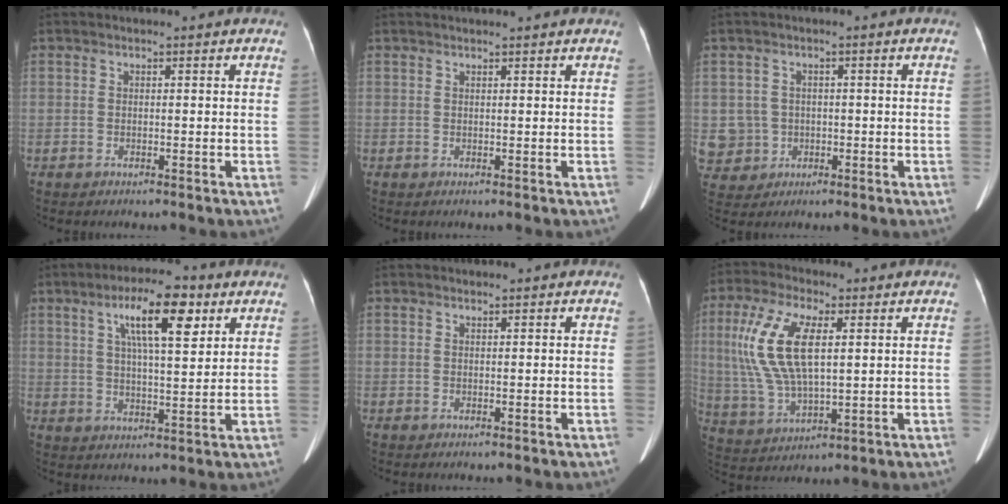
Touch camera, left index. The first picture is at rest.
{"total": 2.5, "force": [2.3, -0.3, 0.9], "torque": [-0.013, 0.020, 0.031]}
{"total": 5.9, "force": [-0.5, 5.9, 0.2], "torque": [-0.015, 0.015, 0.000]}
{"total": 10.3, "force": [4.9, 2.5, 8.8], "torque": [-0.150, 0.017, 0.080]}
{"total": 0.0}
{"total": 12.4, "force": [2.9, 4.4, 11.2], "torque": [-0.256, 0.010, 0.061]}